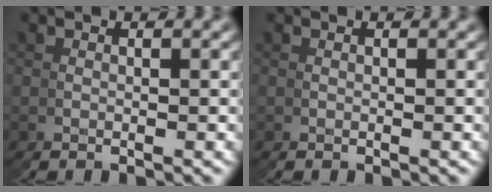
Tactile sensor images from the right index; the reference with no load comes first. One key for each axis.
{"total": 0.0}